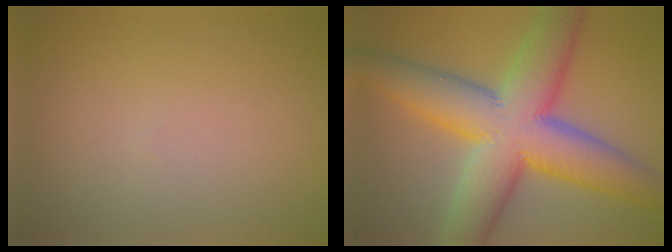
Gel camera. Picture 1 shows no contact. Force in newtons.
{"total": 12.5, "press": 12.5, "slide": 0.5}